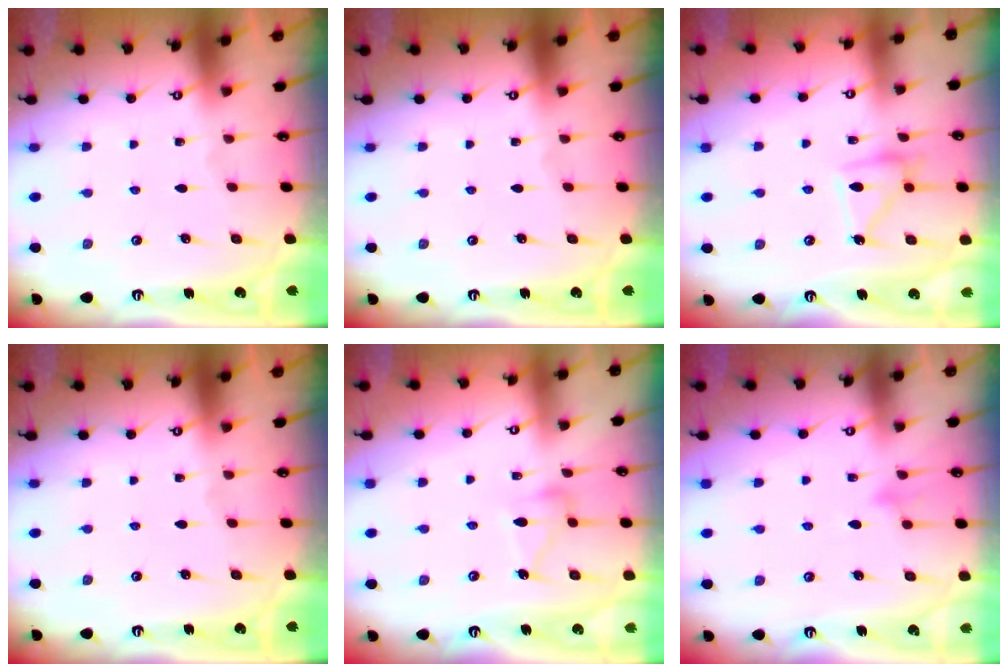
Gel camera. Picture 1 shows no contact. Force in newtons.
{"total": 0.0}
{"total": 12.0, "press": 12.0, "slide": 1.0}
{"total": 0.0}
{"total": 9.9, "press": 9.9, "slide": 0.6}
{"total": 8.2, "press": 8.2, "slide": 0.8}